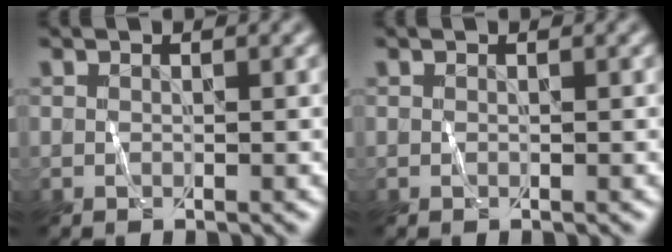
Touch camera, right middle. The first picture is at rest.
{"total": 0.0}